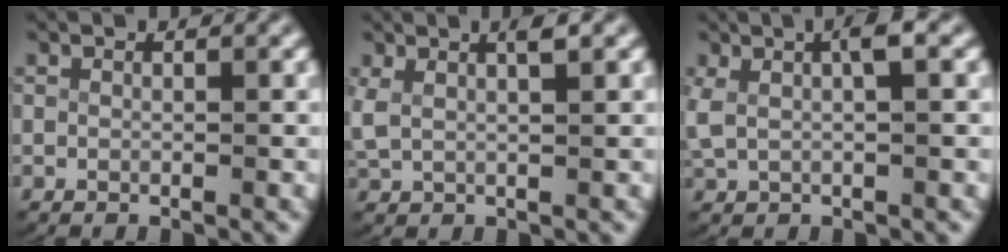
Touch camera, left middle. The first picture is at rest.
{"total": 3.8, "force": [1.8, 1.9, 2.8], "torque": [-0.059, 0.003, 0.035]}
{"total": 3.7, "force": [1.3, 1.8, 3.0], "torque": [-0.062, 0.009, 0.023]}